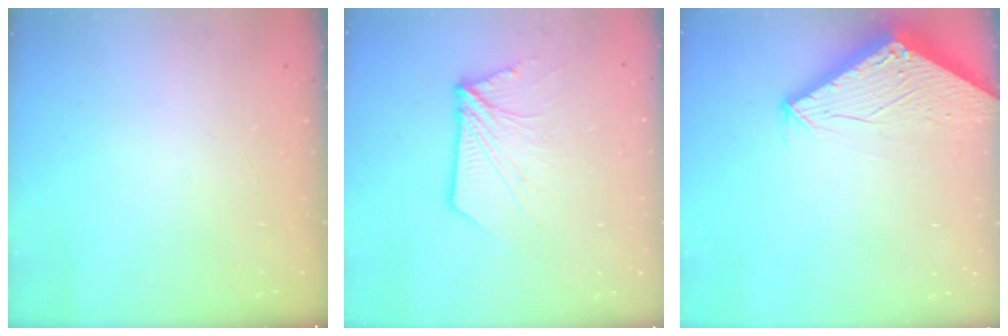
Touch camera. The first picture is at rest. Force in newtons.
{"total": 9.8, "press": 9.7, "slide": 0.9}
{"total": 2.8, "press": 2.8, "slide": 0.1}